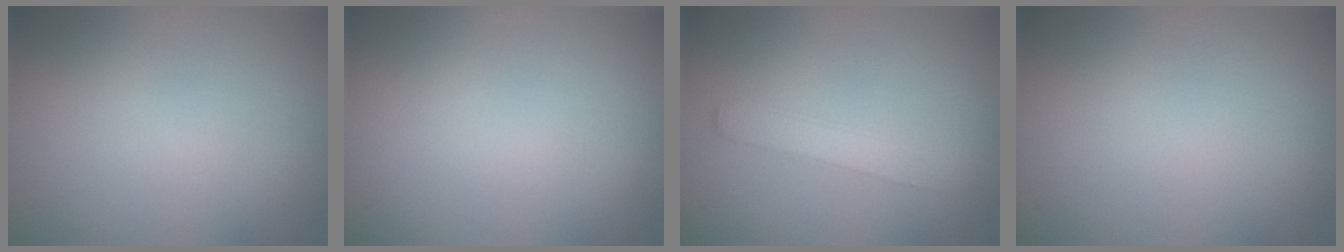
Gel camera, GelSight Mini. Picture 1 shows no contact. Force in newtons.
{"total": 0.0}
{"total": 2.0, "press": 2.0, "slide": 0.0}
{"total": 0.0}